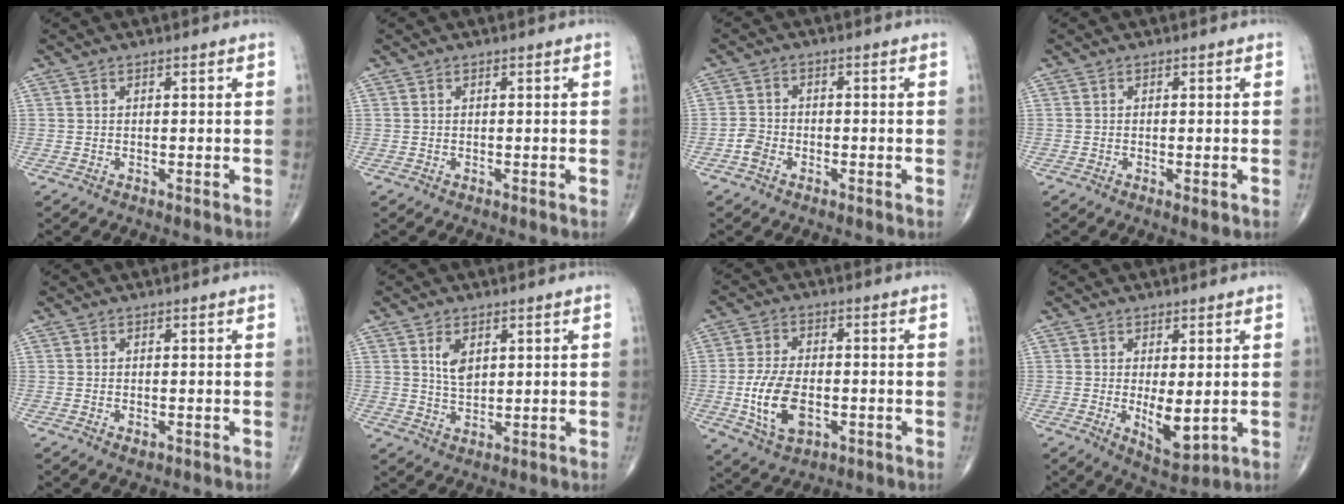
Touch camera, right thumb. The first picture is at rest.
{"total": 0.0}
{"total": 2.9, "force": [-1.5, 2.1, 1.3], "torque": [-0.018, 0.011, -0.033]}
{"total": 1.4, "force": [-0.5, 0.4, 1.3], "torque": [-0.022, -0.005, -0.006]}
{"total": 1.0, "force": [-0.3, 0.6, 0.7], "torque": [-0.011, -0.002, -0.003]}
{"total": 4.5, "force": [1.8, 2.6, 3.3], "torque": [-0.051, -0.013, 0.037]}
{"total": 10.7, "force": [-2.3, 6.1, 8.4], "torque": [-0.159, 0.001, -0.037]}
{"total": 6.6, "force": [-0.4, 2.8, 6.0], "torque": [-0.085, -0.020, 0.004]}